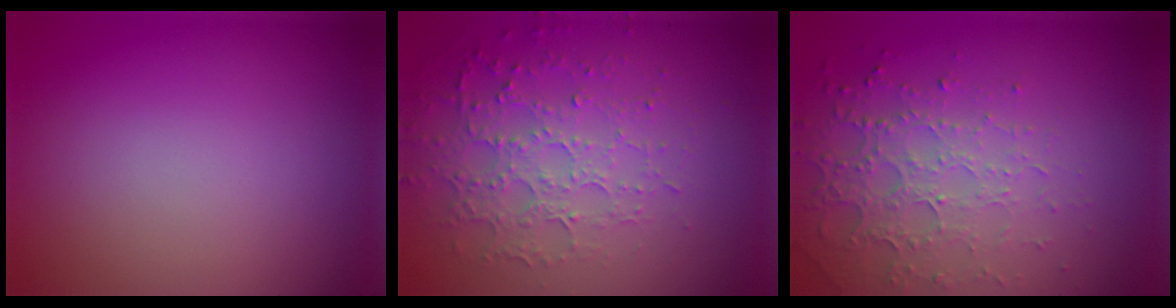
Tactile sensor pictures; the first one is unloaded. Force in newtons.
{"total": 5.0, "press": 3.5, "slide": 3.5}
{"total": 4.7, "press": 3.3, "slide": 3.4}